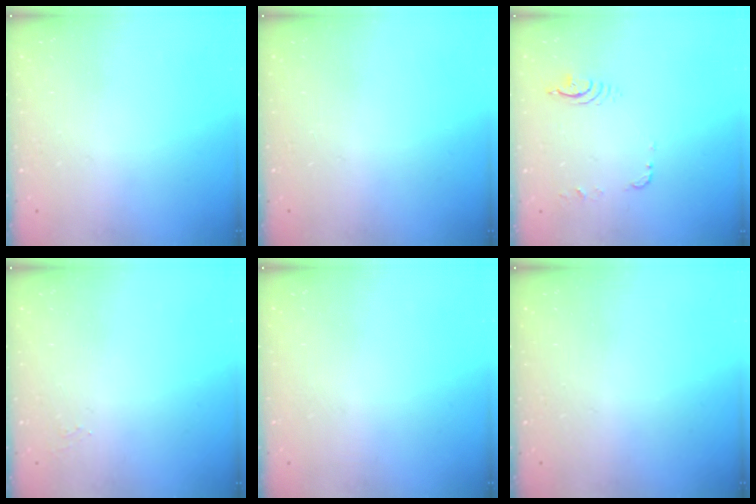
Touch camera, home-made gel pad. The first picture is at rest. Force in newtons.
{"total": 0.0}
{"total": 5.2, "press": 5.1, "slide": 1.1}
{"total": 5.1, "press": 5.1, "slide": 0.5}
{"total": 0.0}
{"total": 0.0}